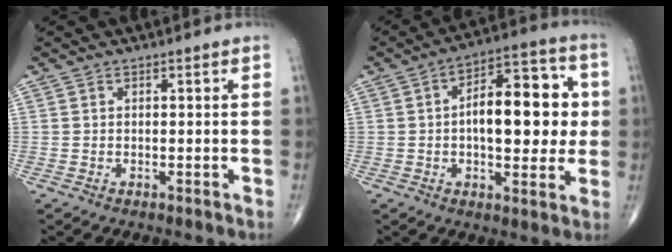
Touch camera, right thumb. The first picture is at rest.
{"total": 16.9, "force": [0.9, 8.2, 14.7], "torque": [-0.177, 0.022, 0.007]}